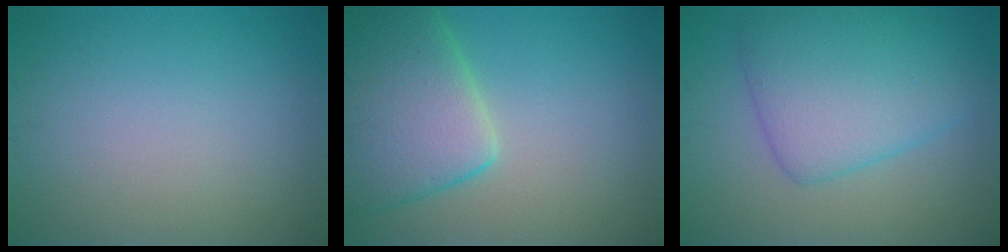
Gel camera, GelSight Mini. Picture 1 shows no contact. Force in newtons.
{"total": 8.2, "press": 8.2, "slide": 0.5}
{"total": 6.9, "press": 6.9, "slide": 0.2}